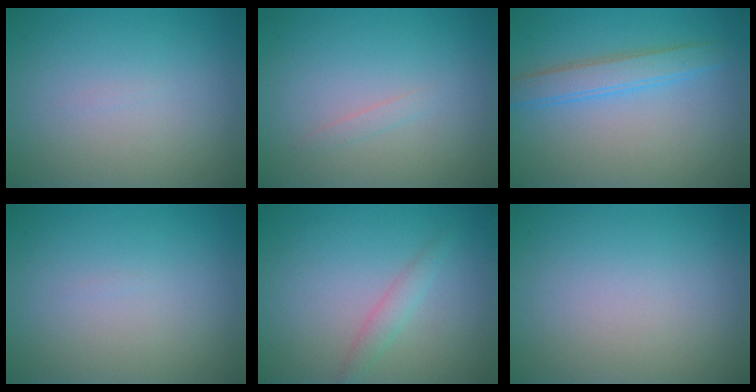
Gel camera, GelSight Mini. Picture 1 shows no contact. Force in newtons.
{"total": 0.6, "press": 0.6, "slide": 0.0}
{"total": 3.0, "press": 2.9, "slide": 0.2}
{"total": 0.0}
{"total": 1.5, "press": 1.5, "slide": 0.1}
{"total": 0.0}